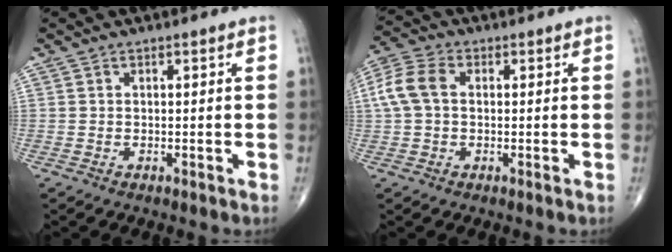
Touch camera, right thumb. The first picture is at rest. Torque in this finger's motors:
{"motor_torque": [-0.32, 0.57, 0.69, 0.12, 0.16]}